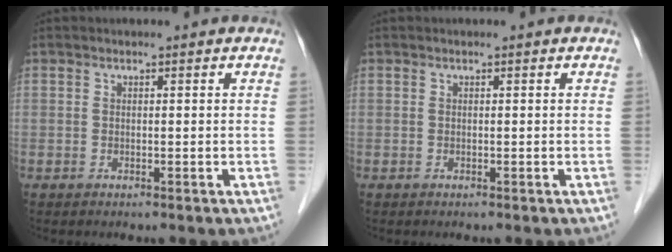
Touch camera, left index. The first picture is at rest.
{"total": 0.0}